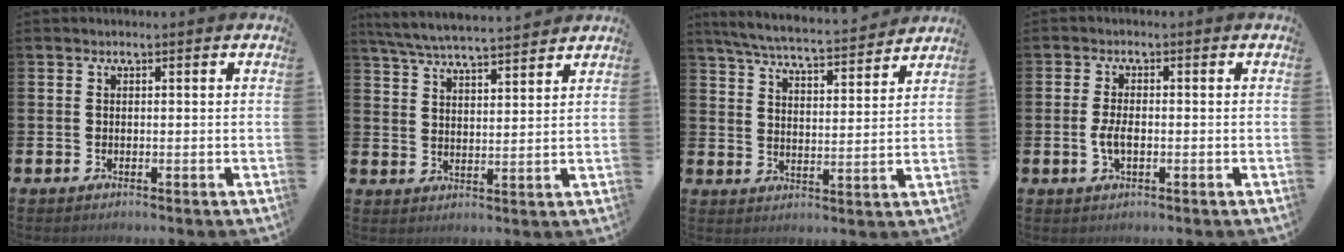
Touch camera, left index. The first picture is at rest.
{"total": 6.0, "force": [5.9, 0.2, 1.3], "torque": [-0.048, -0.032, 0.105]}
{"total": 6.2, "force": [5.9, 0.4, 1.7], "torque": [-0.058, -0.043, 0.101]}
{"total": 2.8, "force": [-0.4, 1.3, 2.4], "torque": [-0.041, 0.002, -0.010]}